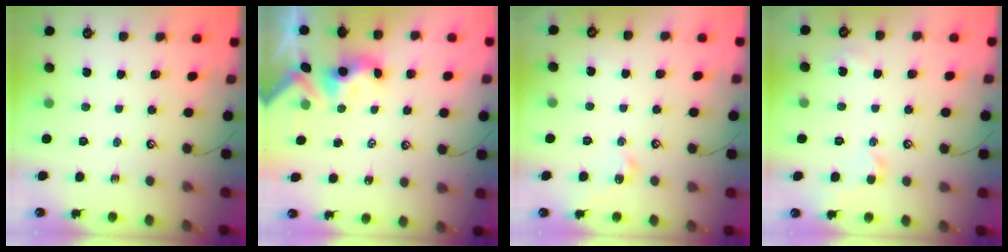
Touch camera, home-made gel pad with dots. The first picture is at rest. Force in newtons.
{"total": 3.5, "press": 3.5, "slide": 0.4}
{"total": 2.0, "press": 1.9, "slide": 0.5}
{"total": 2.2, "press": 2.1, "slide": 0.6}